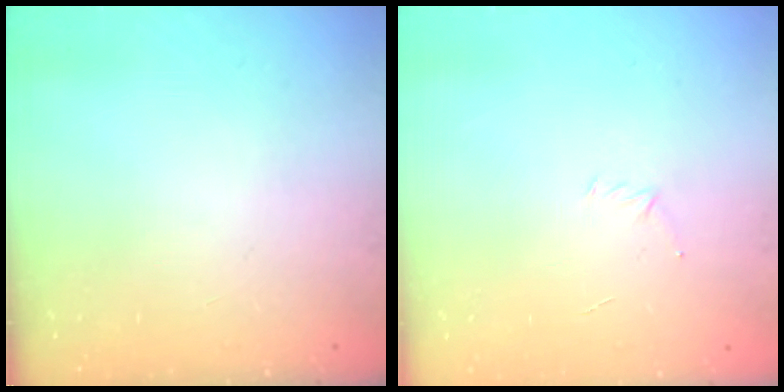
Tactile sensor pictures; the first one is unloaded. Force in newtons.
{"total": 2.9, "press": 2.8, "slide": 0.8}